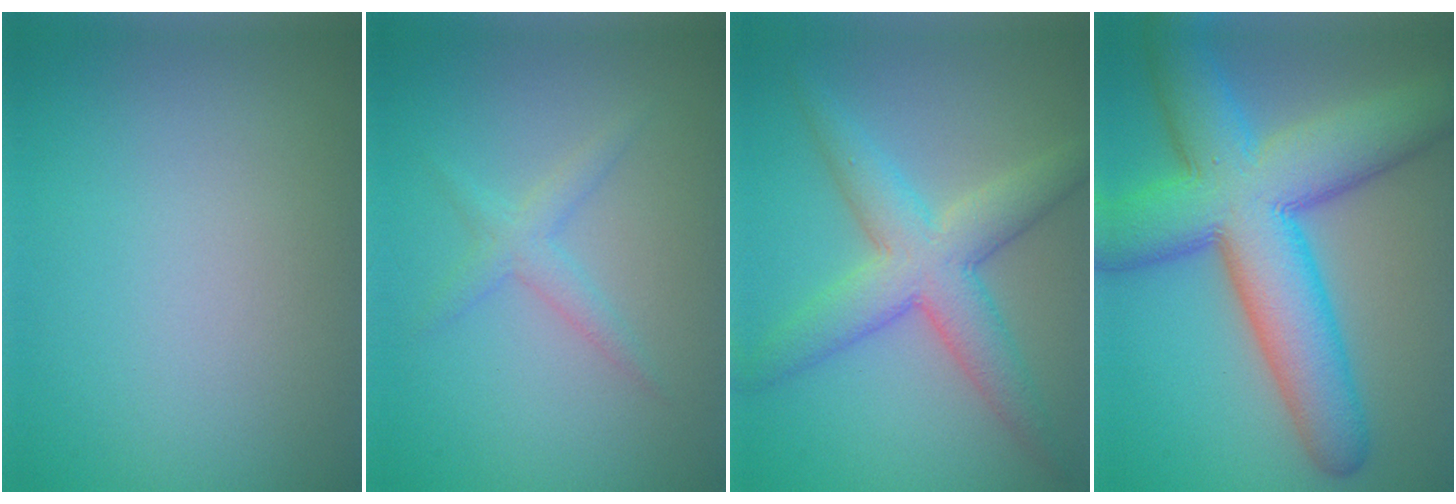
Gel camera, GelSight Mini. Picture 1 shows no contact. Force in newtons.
{"total": 1.8, "press": 1.8, "slide": 0.2}
{"total": 6.1, "press": 6.0, "slide": 0.2}
{"total": 12.8, "press": 12.8, "slide": 0.3}